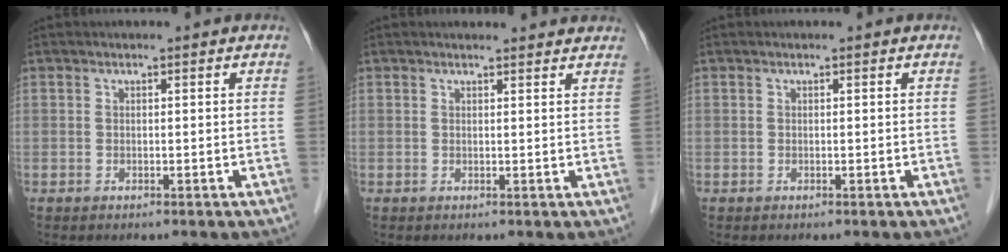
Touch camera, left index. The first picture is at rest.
{"total": 5.3, "force": [5.1, 0.9, 1.2], "torque": [-0.012, 0.012, 0.048]}
{"total": 0.0}